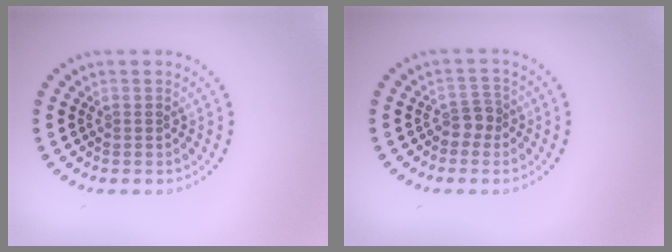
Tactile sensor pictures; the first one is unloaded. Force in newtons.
{"total": 1.7, "press": 1.4, "slide": 1.0}